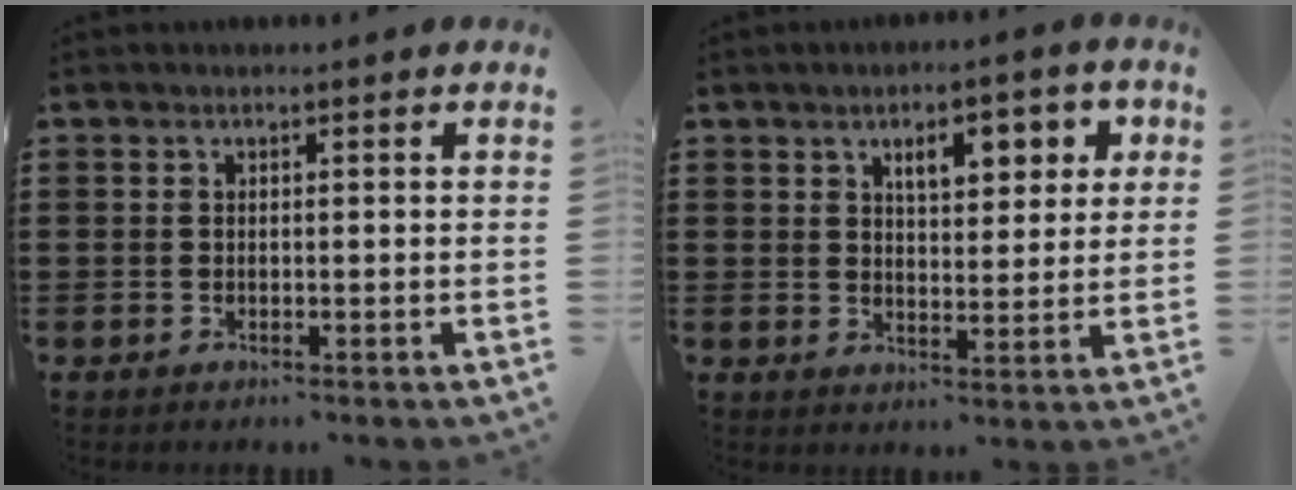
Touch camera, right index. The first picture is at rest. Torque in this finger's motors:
{"motor_torque": [0.62, 0.13, 0.19, 0.11]}